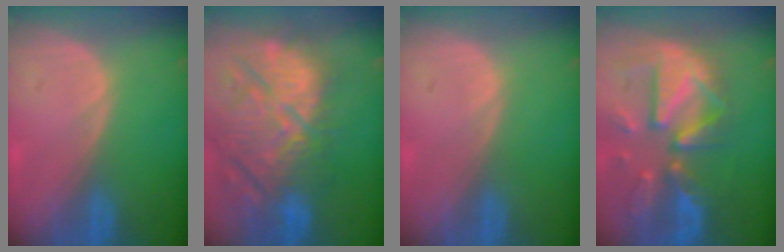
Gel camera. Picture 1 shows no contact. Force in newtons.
{"total": 14.8, "press": 12.9, "slide": 7.3}
{"total": 0.0}
{"total": 12.1, "press": 10.5, "slide": 6.1}